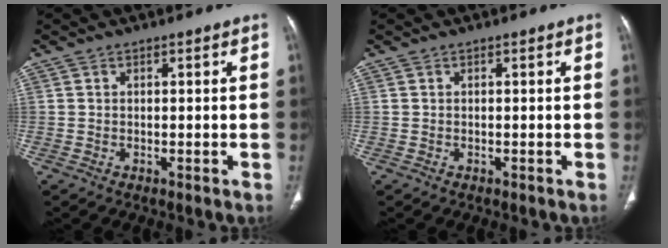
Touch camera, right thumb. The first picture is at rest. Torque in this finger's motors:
{"motor_torque": [0.00, 0.00, 0.00, 0.00, 0.01]}